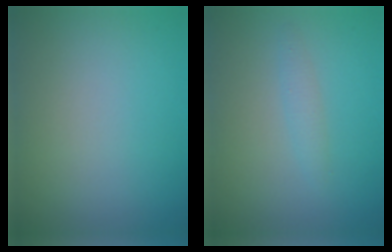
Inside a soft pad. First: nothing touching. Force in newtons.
{"total": 1.1, "press": 1.1, "slide": 0.1}